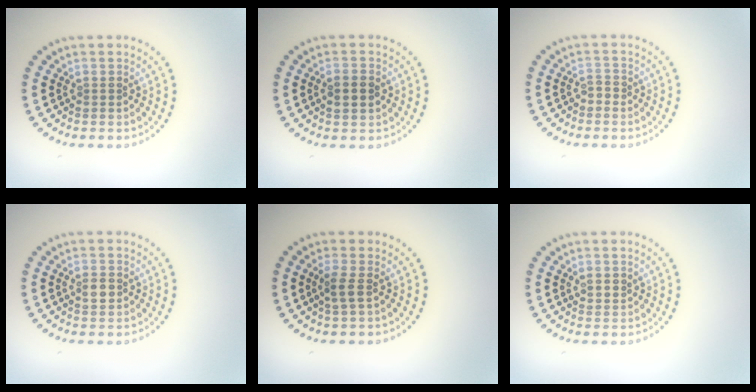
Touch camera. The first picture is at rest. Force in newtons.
{"total": 2.1, "press": 2.1, "slide": 0.1}
{"total": 0.9, "press": 0.8, "slide": 0.4}
{"total": 1.5, "press": 1.5, "slide": 0.3}
{"total": 1.5, "press": 1.3, "slide": 0.8}
{"total": 1.1, "press": 1.0, "slide": 0.5}